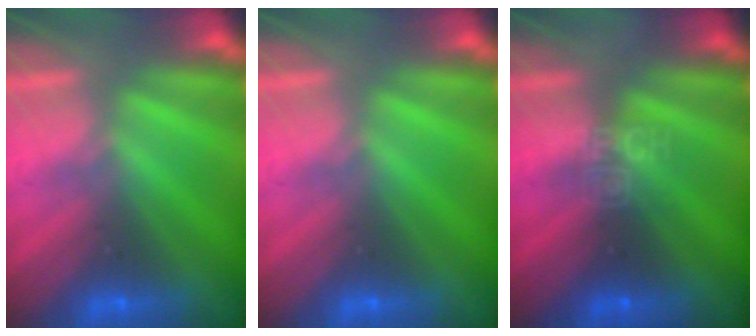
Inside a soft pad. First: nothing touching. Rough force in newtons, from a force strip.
{"total": 0.0}
{"total": 3.2}